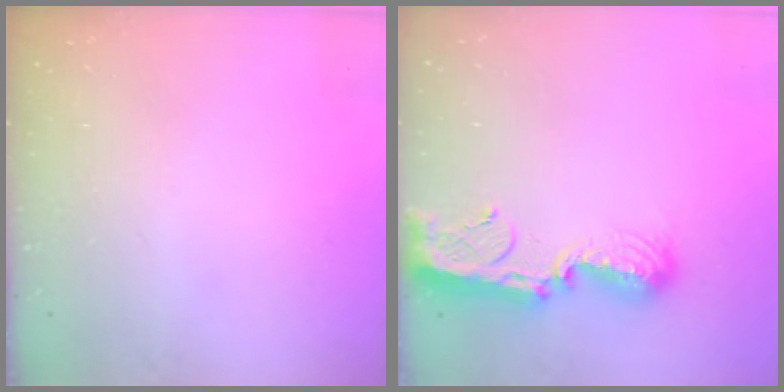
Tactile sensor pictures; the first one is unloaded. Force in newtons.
{"total": 11.2, "press": 11.2, "slide": 1.0}